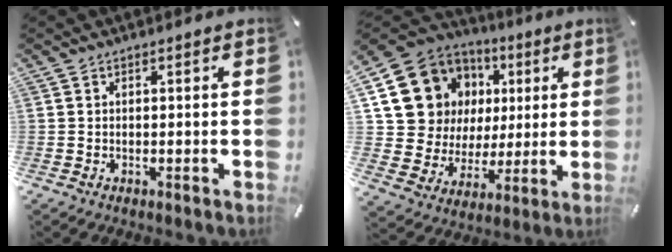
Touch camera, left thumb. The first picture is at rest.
{"total": 15.1, "force": [5.1, 13.5, 4.3], "torque": [-0.068, -0.033, 0.117]}